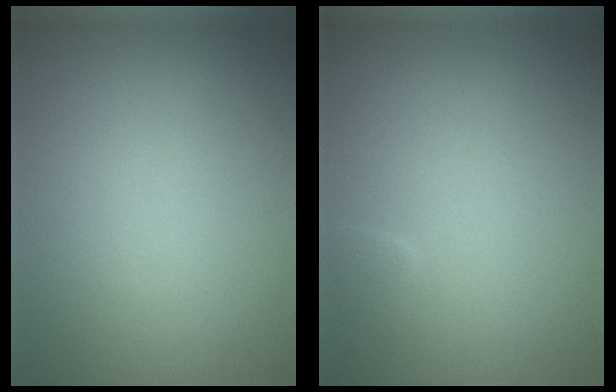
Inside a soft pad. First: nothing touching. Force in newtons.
{"total": 0.9, "press": 0.9, "slide": 0.1}